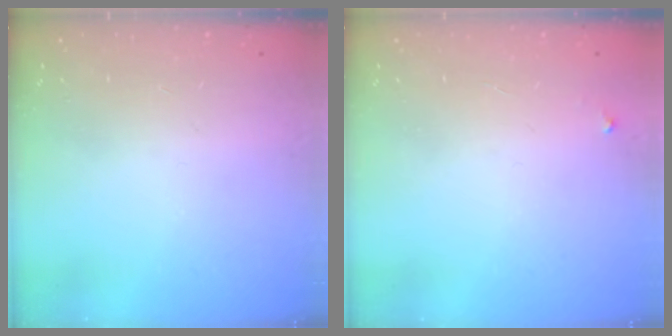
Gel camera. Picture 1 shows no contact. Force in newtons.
{"total": 2.2, "press": 2.2, "slide": 0.1}